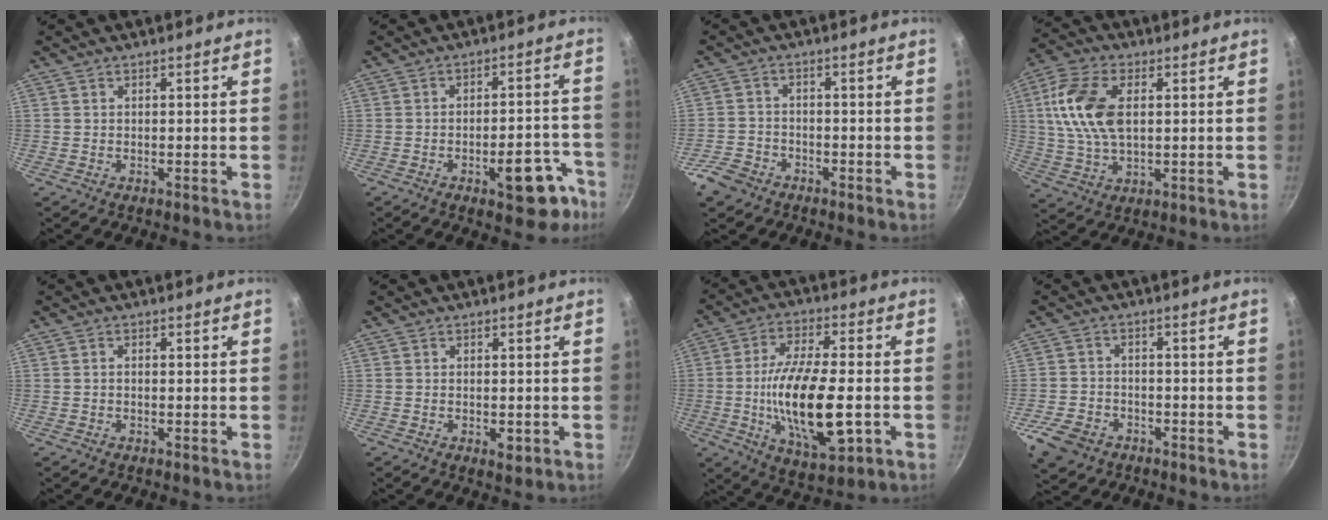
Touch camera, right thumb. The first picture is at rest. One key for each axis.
{"total": 11.4, "fx": -5.8, "fy": 5.1, "fz": 8.4, "tx": -0.057, "ty": 0.048, "tz": -0.070}
{"total": 5.6, "fx": -3.7, "fy": 3.8, "fz": 1.8, "tx": -0.029, "ty": 0.036, "tz": -0.069}
{"total": 13.5, "fx": 2.4, "fy": 7.8, "fz": 10.8, "tx": -0.204, "ty": 0.006, "tz": 0.041}
{"total": 0.8, "fx": -0.2, "fy": 0.5, "fz": 0.5, "tx": -0.010, "ty": 0.006, "tz": -0.003}
{"total": 2.5, "fx": -0.7, "fy": 1.3, "fz": 2.0, "tx": -0.031, "ty": -0.006, "tz": -0.009}
{"total": 18.9, "fx": -3.2, "fy": 7.5, "fz": 17.1, "tx": -0.303, "ty": 0.006, "tz": -0.056}
{"total": 8.1, "fx": -4.4, "fy": 5.8, "fz": 3.5, "tx": -0.069, "ty": 0.030, "tz": -0.080}